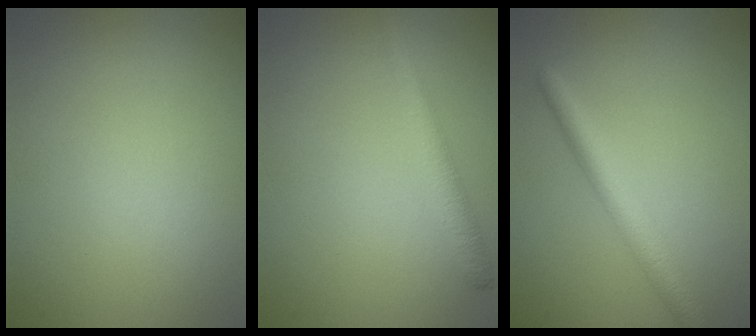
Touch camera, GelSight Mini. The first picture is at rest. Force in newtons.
{"total": 2.2, "press": 2.2, "slide": 0.0}
{"total": 3.3, "press": 3.3, "slide": 0.2}